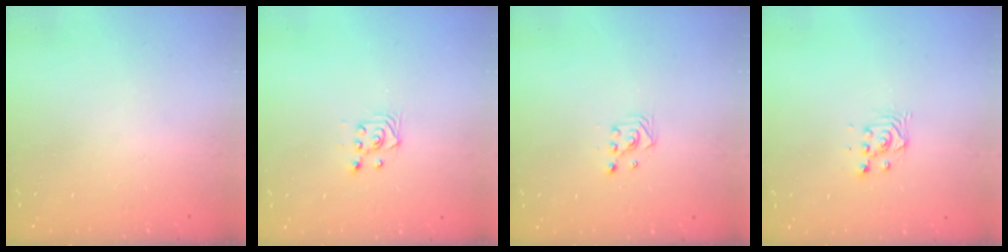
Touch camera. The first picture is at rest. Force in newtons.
{"total": 3.6, "press": 3.2, "slide": 1.6}
{"total": 2.2, "press": 2.2, "slide": 0.2}
{"total": 2.9, "press": 2.9, "slide": 0.1}